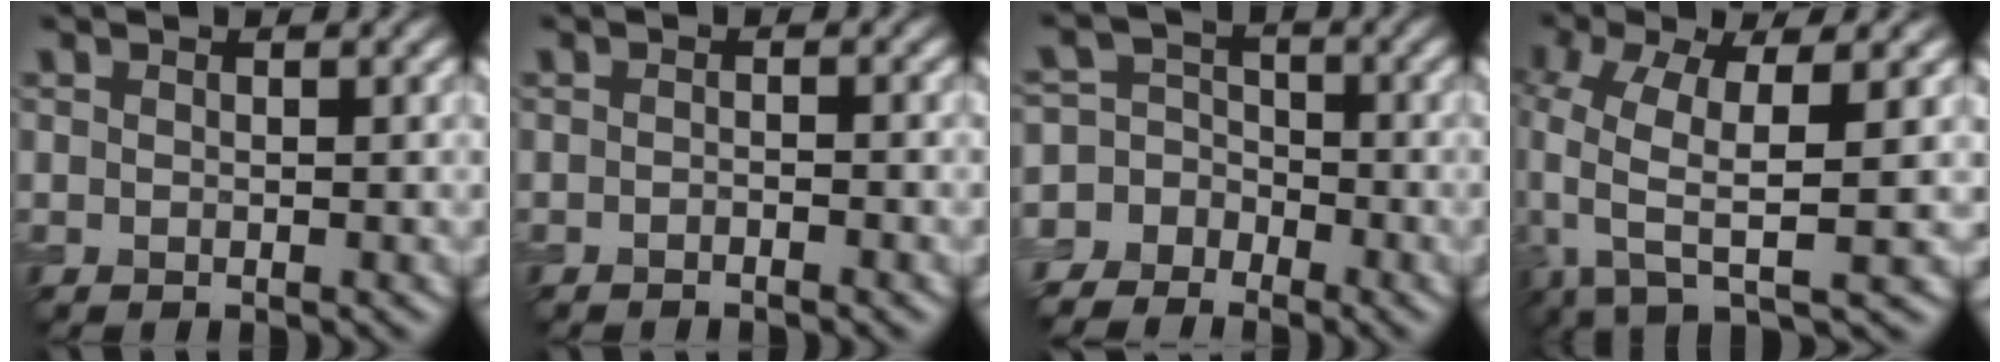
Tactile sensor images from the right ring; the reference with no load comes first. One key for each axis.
{"total": 0.9, "fx": -0.7, "fy": 0.1, "fz": 0.6, "tx": -0.010, "ty": -0.001, "tz": -0.012}
{"total": 7.6, "fx": -4.6, "fy": 6.0, "fz": 0.5, "tx": -0.002, "ty": 0.003, "tz": -0.093}
{"total": 8.4, "fx": -0.9, "fy": 3.5, "fz": 7.6, "tx": -0.174, "ty": -0.015, "tz": -0.022}